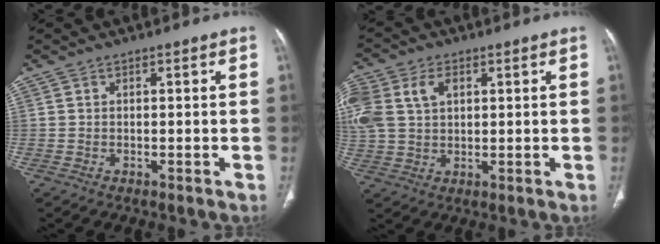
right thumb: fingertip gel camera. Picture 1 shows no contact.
{"total": 15.0, "force": [4.8, 10.8, 9.4], "torque": [-0.248, 0.023, 0.097]}